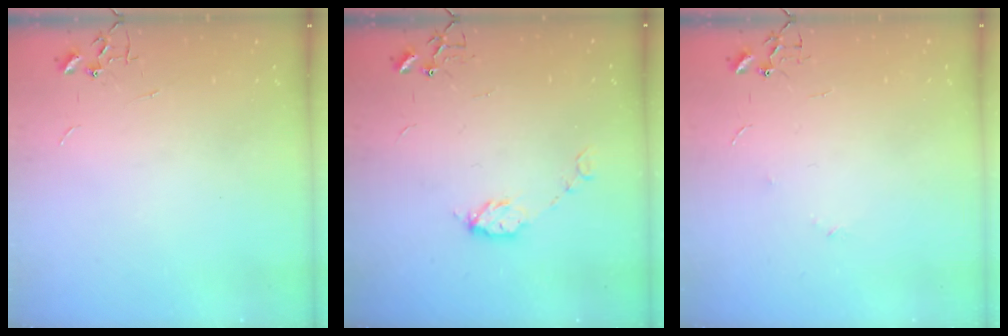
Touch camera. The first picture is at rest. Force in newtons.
{"total": 6.3, "press": 6.3, "slide": 0.6}
{"total": 4.1, "press": 4.0, "slide": 0.5}